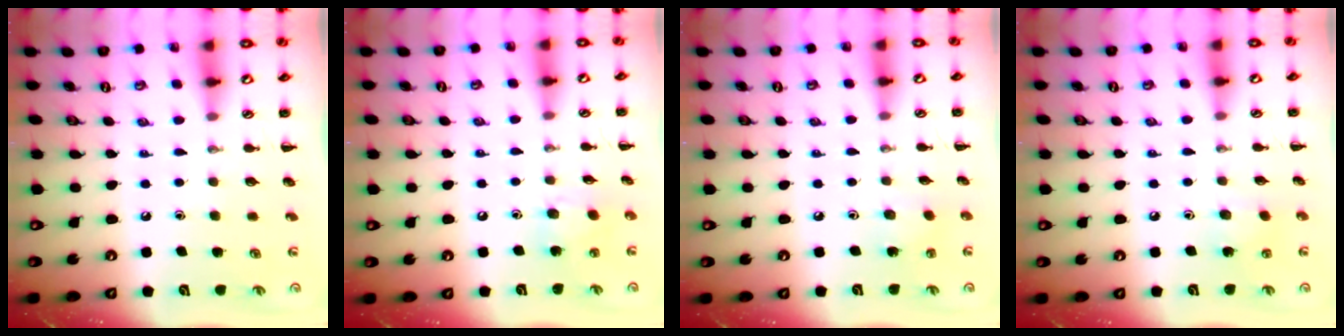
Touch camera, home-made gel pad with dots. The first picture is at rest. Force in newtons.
{"total": 8.2, "press": 8.0, "slide": 1.6}
{"total": 2.4, "press": 2.2, "slide": 0.8}
{"total": 3.7, "press": 3.5, "slide": 1.2}